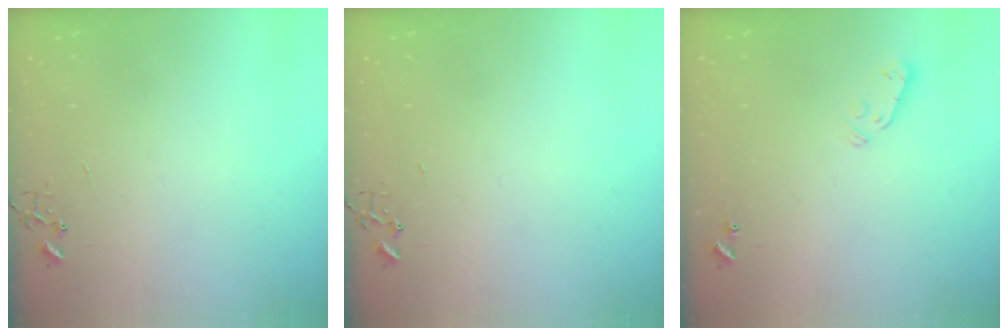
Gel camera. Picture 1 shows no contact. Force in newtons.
{"total": 0.0}
{"total": 3.7, "press": 3.6, "slide": 0.6}